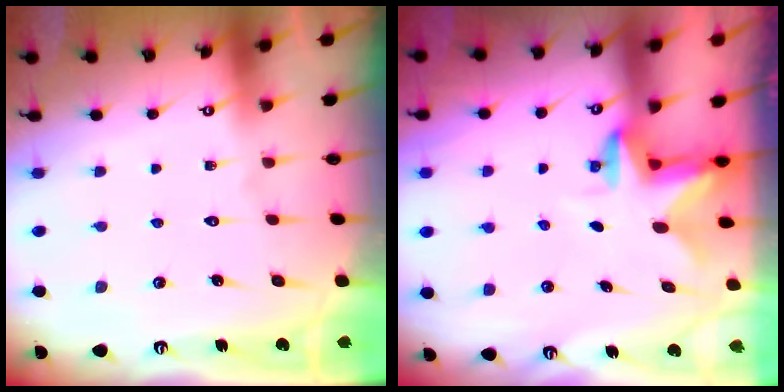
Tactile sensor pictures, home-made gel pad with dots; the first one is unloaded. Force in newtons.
{"total": 2.7, "press": 2.7, "slide": 0.5}